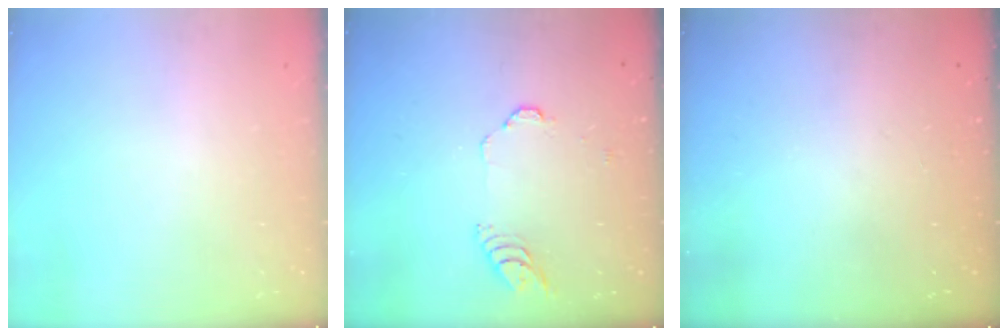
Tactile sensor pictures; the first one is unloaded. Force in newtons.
{"total": 3.9, "press": 3.9, "slide": 0.4}
{"total": 0.0}